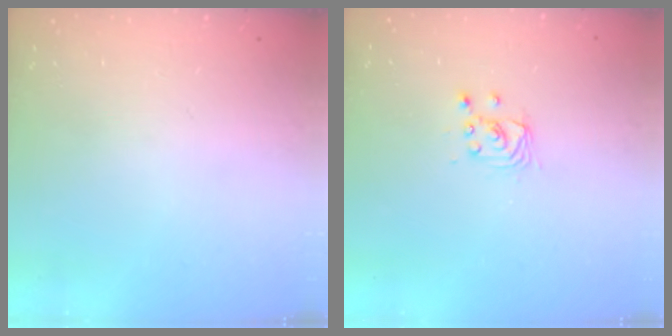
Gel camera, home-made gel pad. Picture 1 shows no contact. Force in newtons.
{"total": 2.8, "press": 2.8, "slide": 0.2}